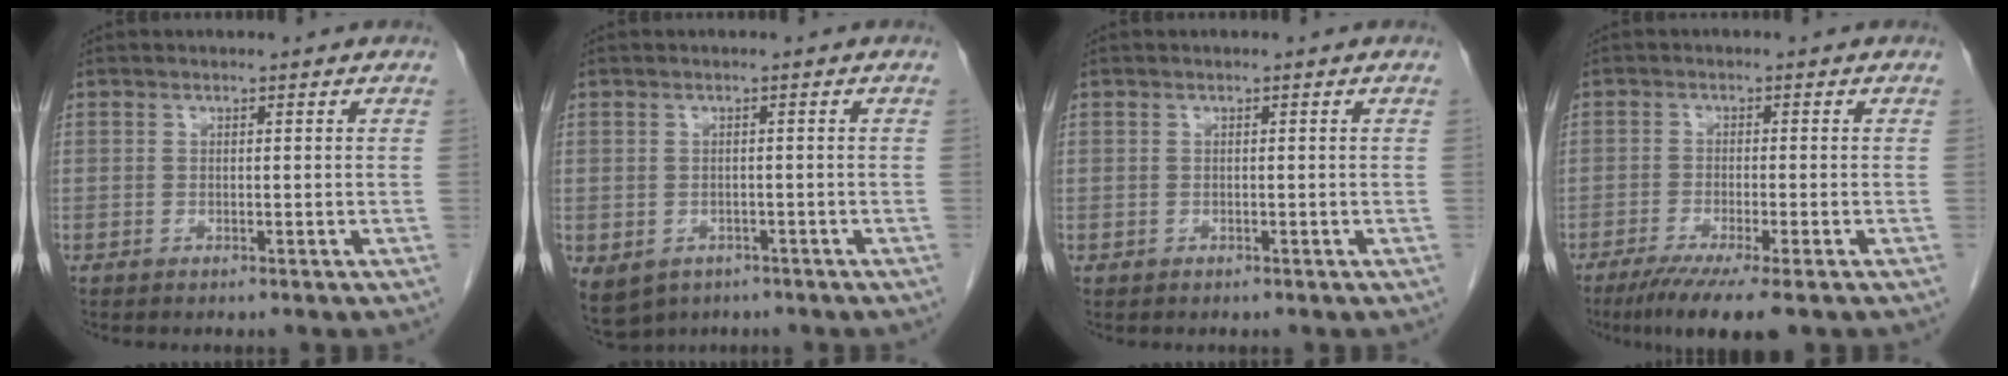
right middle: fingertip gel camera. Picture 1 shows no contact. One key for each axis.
{"total": 8.7, "fx": -4.7, "fy": 6.7, "fz": 3.0, "tx": -0.085, "ty": -0.009, "tz": -0.060}
{"total": 0.0}
{"total": 7.6, "fx": -5.2, "fy": 0.0, "fz": 5.5, "tx": -0.088, "ty": -0.021, "tz": -0.081}